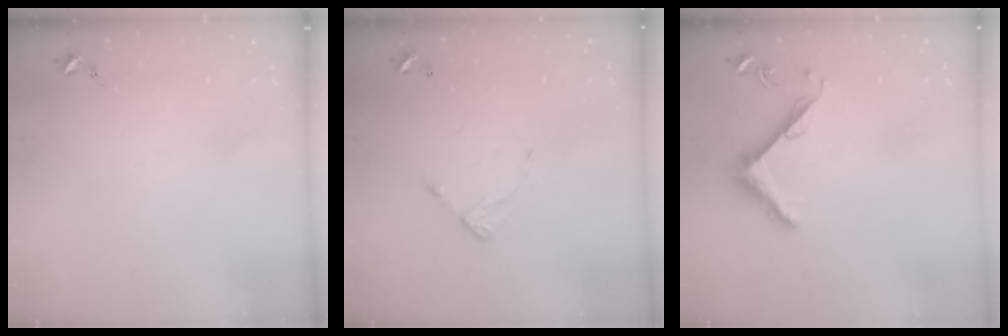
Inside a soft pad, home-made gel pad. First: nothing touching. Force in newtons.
{"total": 4.3, "press": 4.3, "slide": 0.2}
{"total": 7.5, "press": 7.5, "slide": 0.5}